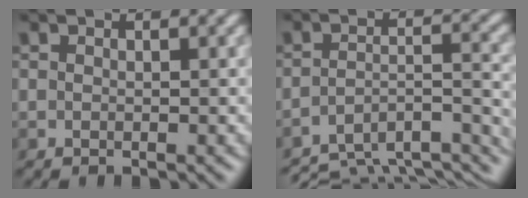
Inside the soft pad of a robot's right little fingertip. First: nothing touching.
{"total": 9.2, "force": [-8.5, 1.9, 3.0], "torque": [-0.045, -0.005, -0.115]}